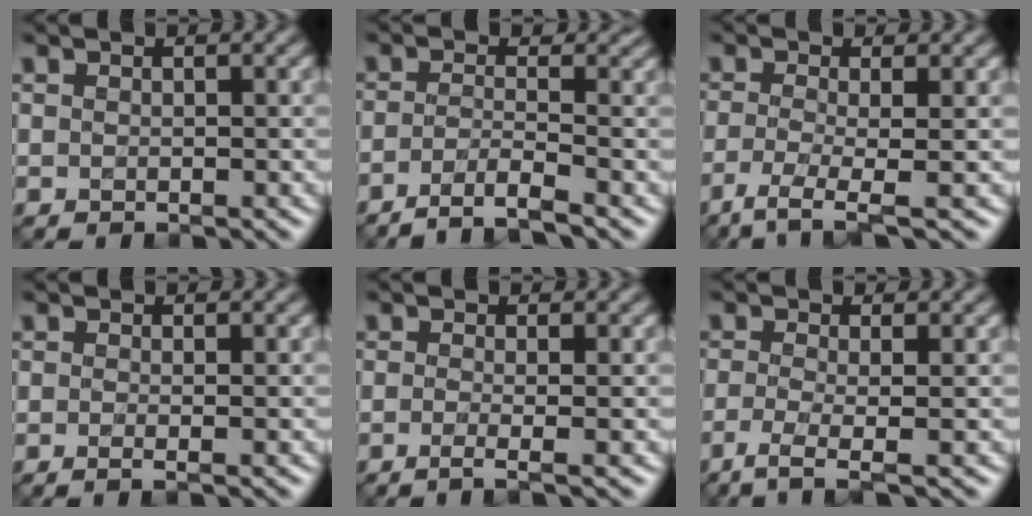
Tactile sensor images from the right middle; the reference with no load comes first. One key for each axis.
{"total": 3.3, "fx": -2.2, "fy": 0.7, "fz": 2.4, "tx": -0.040, "ty": 0.001, "tz": -0.056}
{"total": 3.9, "fx": -1.8, "fy": 0.8, "fz": 3.4, "tx": -0.064, "ty": -0.012, "tz": -0.046}
{"total": 1.7, "fx": -0.3, "fy": 0.7, "fz": 1.5, "tx": -0.015, "ty": -0.009, "tz": -0.020}
{"total": 2.6, "fx": -0.7, "fy": 0.9, "fz": 2.3, "tx": -0.025, "ty": -0.008, "tz": -0.023}
{"total": 3.5, "fx": -1.6, "fy": 0.8, "fz": 3.0, "tx": -0.054, "ty": -0.010, "tz": -0.041}